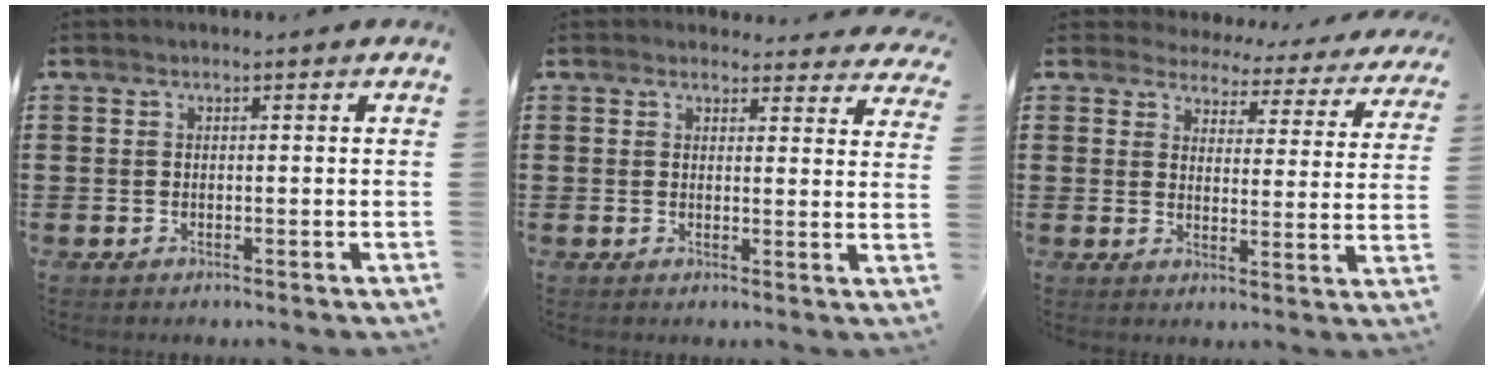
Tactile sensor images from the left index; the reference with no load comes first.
{"total": 2.8, "force": [2.7, 0.7, 0.3], "torque": [-0.007, -0.013, 0.048]}
{"total": 3.6, "force": [3.5, 0.8, 0.3], "torque": [-0.022, -0.028, 0.056]}